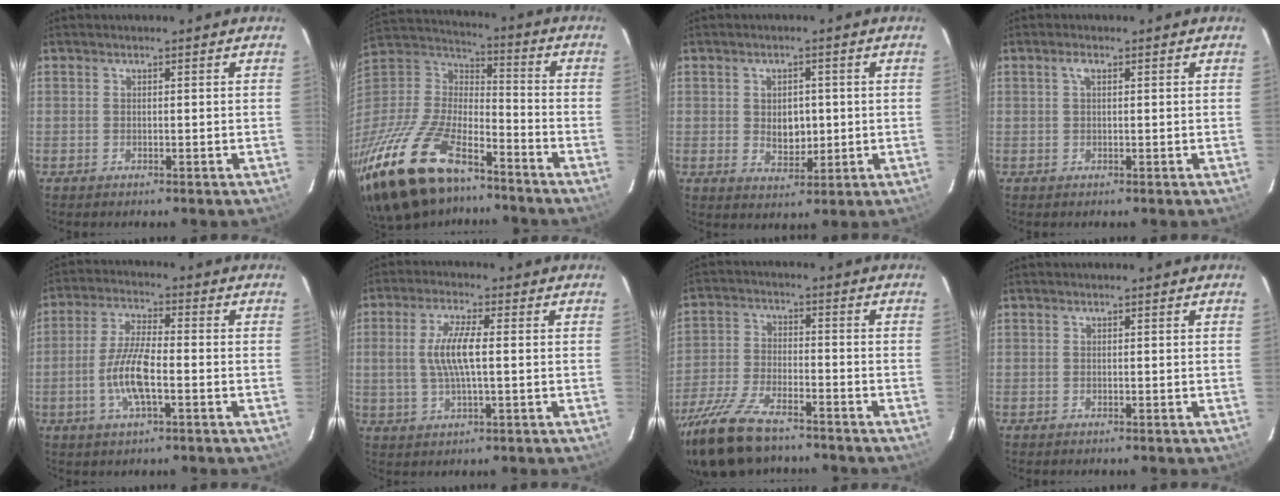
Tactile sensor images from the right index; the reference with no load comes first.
{"total": 30.4, "force": [-21.0, 12.9, 17.8], "torque": [-0.386, -0.031, -0.354]}
{"total": 5.1, "force": [0.1, 3.7, 3.5], "torque": [-0.057, -0.002, 0.009]}
{"total": 1.4, "force": [0.5, 0.5, 1.1], "torque": [-0.023, 0.005, 0.008]}
{"total": 8.7, "force": [-2.6, 2.2, 7.9], "torque": [-0.165, 0.001, -0.053]}
{"total": 7.5, "force": [0.3, 1.9, 7.2], "torque": [-0.142, 0.002, 0.009]}
{"total": 16.0, "force": [-12.8, 5.4, 8.1], "torque": [-0.184, -0.031, -0.236]}
{"total": 0.0}